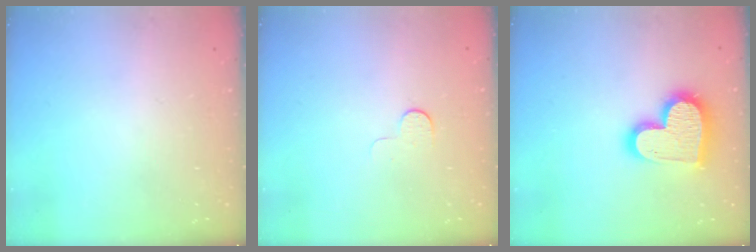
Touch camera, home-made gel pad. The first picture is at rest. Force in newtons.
{"total": 4.2, "press": 4.1, "slide": 1.0}
{"total": 17.5, "press": 17.4, "slide": 1.6}